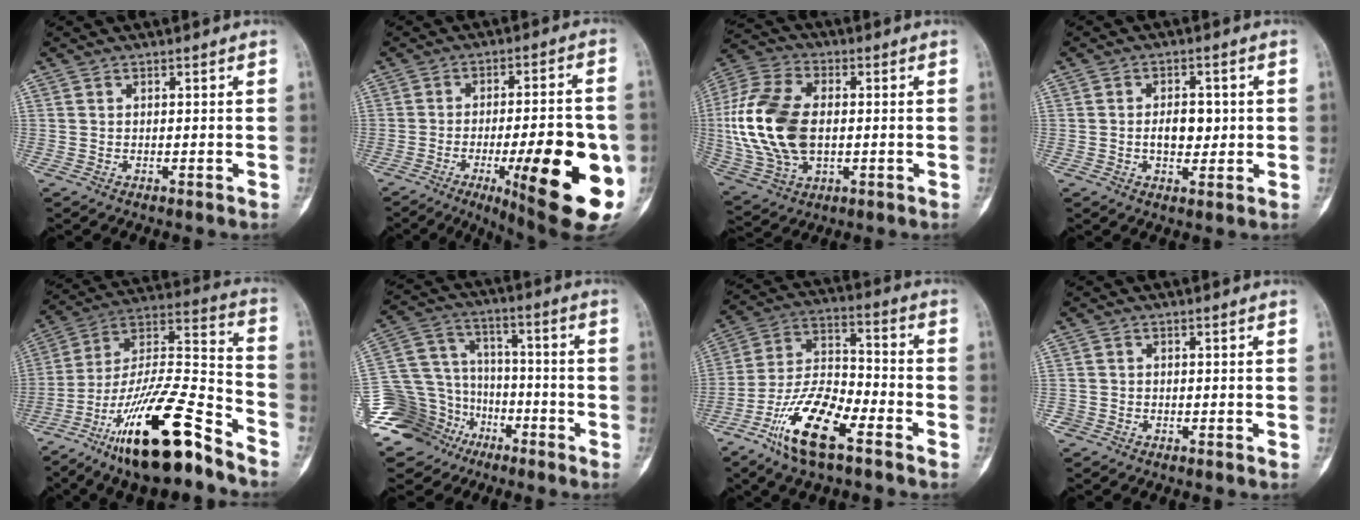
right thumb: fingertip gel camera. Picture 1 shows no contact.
{"total": 24.5, "force": [-7.3, 6.6, 22.5], "torque": [-0.250, 0.001, -0.084]}
{"total": 19.3, "force": [0.2, 11.8, 15.2], "torque": [-0.321, 0.007, 0.009]}
{"total": 5.6, "force": [0.0, 3.4, 4.4], "torque": [-0.051, 0.003, 0.001]}
{"total": 25.2, "force": [-16.1, 6.2, 18.4], "torque": [-0.331, 0.079, -0.277]}
{"total": 19.3, "force": [-10.1, 15.2, 6.2], "torque": [-0.114, 0.088, -0.173]}
{"total": 15.6, "force": [-8.9, 5.6, 11.5], "torque": [-0.217, 0.055, -0.170]}
{"total": 1.0, "force": [-0.5, 0.9, -0.1], "torque": [0.009, 0.006, -0.015]}